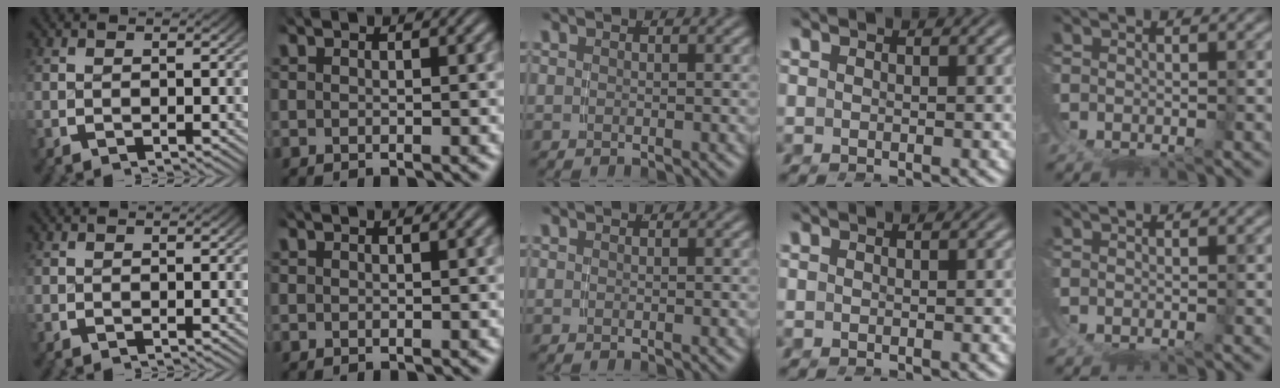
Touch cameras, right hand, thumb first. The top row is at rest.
{}